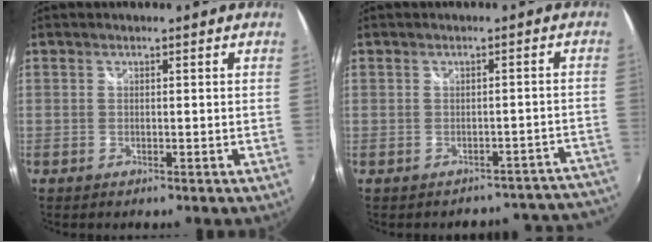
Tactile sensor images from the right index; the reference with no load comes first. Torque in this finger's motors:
{"motor_torque": [-1.57, -0.57, -1.05, -0.21]}